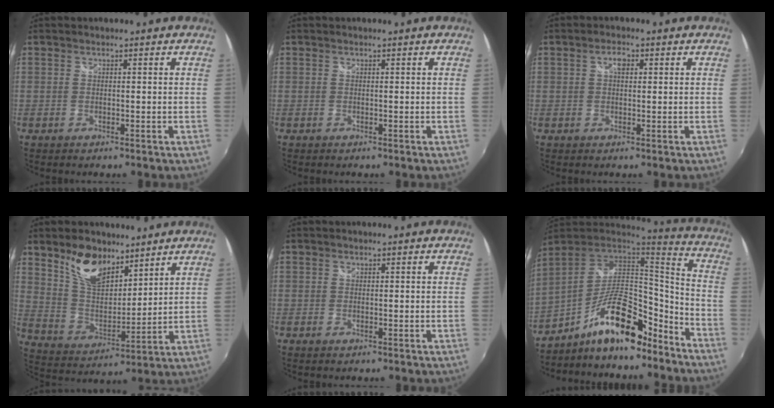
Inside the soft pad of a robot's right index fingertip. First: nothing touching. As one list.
[{"total": 0.0}, {"total": 2.3, "force": [0.7, 1.2, 1.8], "torque": [-0.030, 0.007, 0.009]}, {"total": 12.0, "force": [8.4, 6.0, 6.3], "torque": [-0.118, 0.002, 0.162]}, {"total": 0.0}, {"total": 18.5, "force": [-11.9, 6.2, 12.8], "torque": [-0.229, 0.010, -0.200]}]